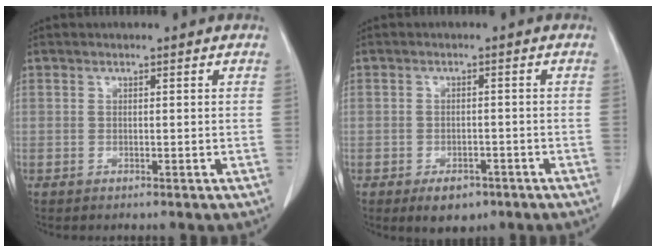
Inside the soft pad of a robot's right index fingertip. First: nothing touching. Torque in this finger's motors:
{"motor_torque": [-0.04, -0.03, -0.07, -0.12]}